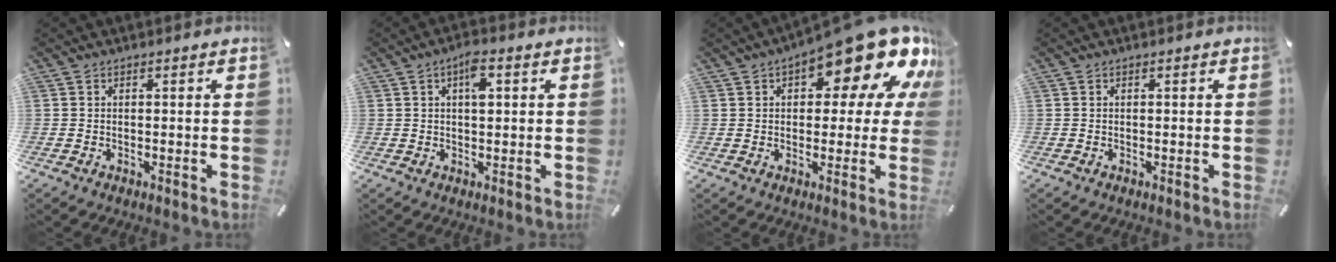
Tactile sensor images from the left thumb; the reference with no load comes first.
{"total": 4.2, "force": [1.2, 1.5, 3.7], "torque": [-0.061, 0.001, 0.015]}
{"total": 20.3, "force": [11.1, 7.8, 15.1], "torque": [-0.200, -0.077, 0.180]}
{"total": 0.0}